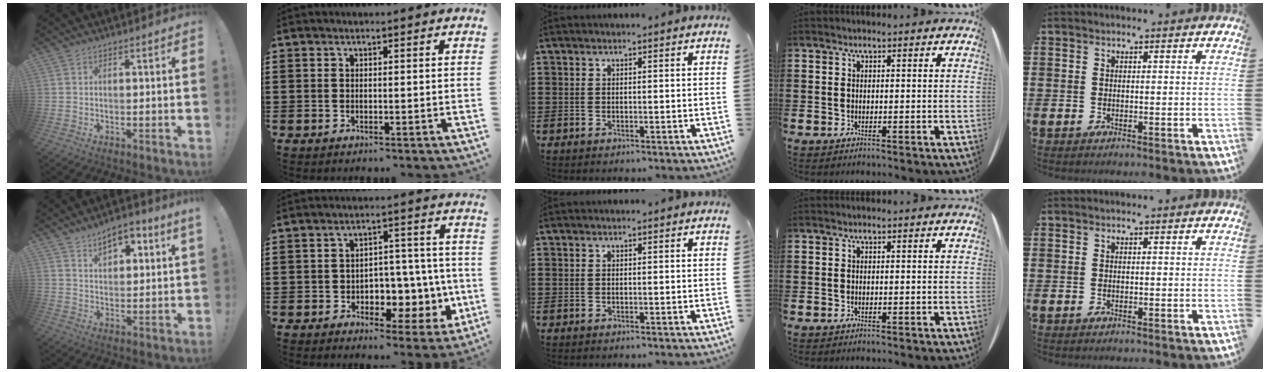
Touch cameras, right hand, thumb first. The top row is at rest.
{"thumb": {"total": 8.0, "force": [5.6, 2.9, 4.9], "torque": [-0.067, -0.026, 0.097]}, "index": {"total": 6.3, "force": [-1.4, 5.2, 3.3], "torque": [-0.046, 0.006, -0.025]}}